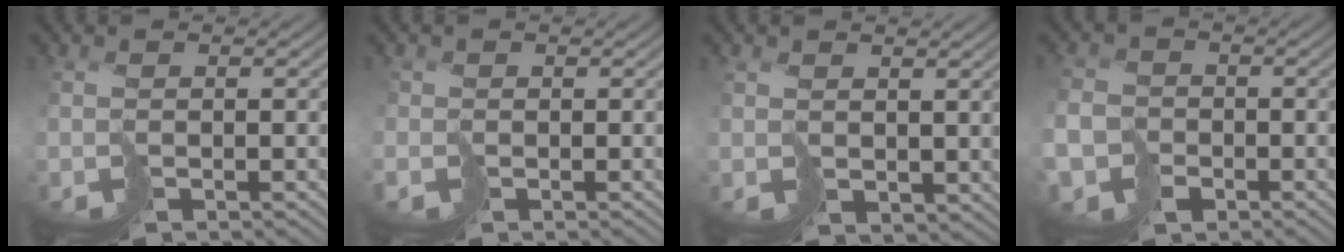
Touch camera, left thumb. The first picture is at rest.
{"total": 0.7, "force": [-0.1, 0.2, -0.7], "torque": [0.021, -0.002, -0.008]}
{"total": 2.4, "force": [1.9, 1.2, 0.6], "torque": [-0.026, -0.004, 0.042]}
{"total": 6.8, "force": [-3.3, 5.4, 2.4], "torque": [-0.063, -0.032, -0.076]}